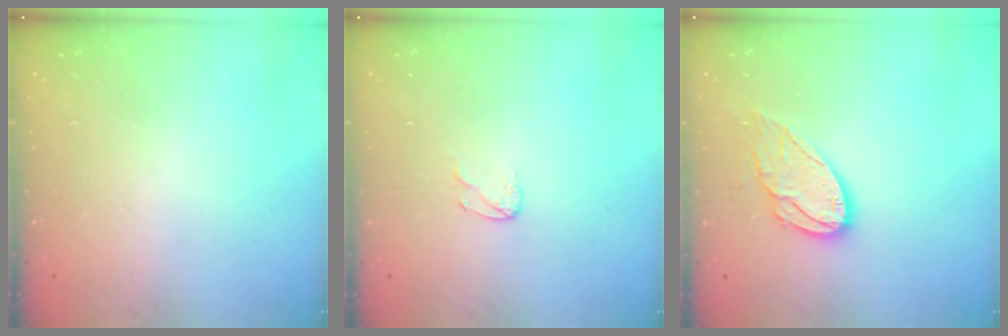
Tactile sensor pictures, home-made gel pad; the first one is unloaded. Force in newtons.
{"total": 3.2, "press": 3.2, "slide": 0.3}
{"total": 11.0, "press": 10.9, "slide": 0.5}